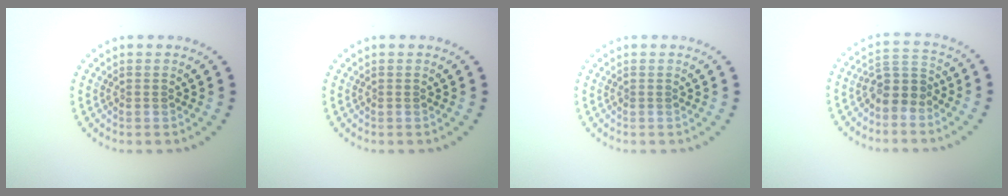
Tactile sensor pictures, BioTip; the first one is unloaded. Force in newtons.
{"total": 0.0}
{"total": 0.0}
{"total": 3.2, "press": 2.7, "slide": 1.7}